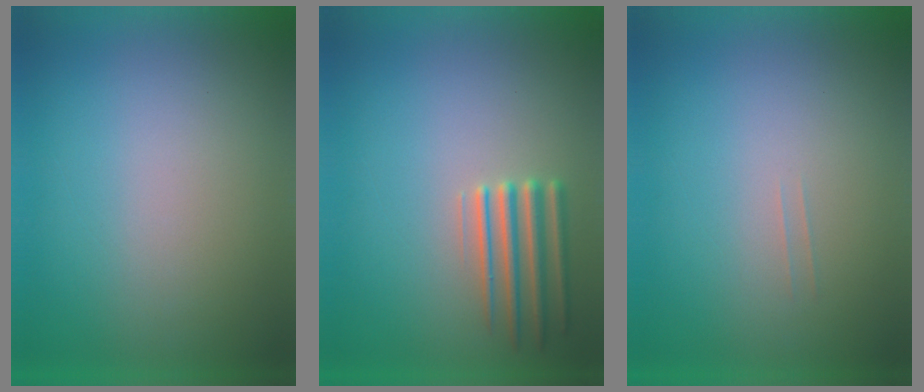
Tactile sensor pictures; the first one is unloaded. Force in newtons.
{"total": 2.3}
{"total": 1.0}